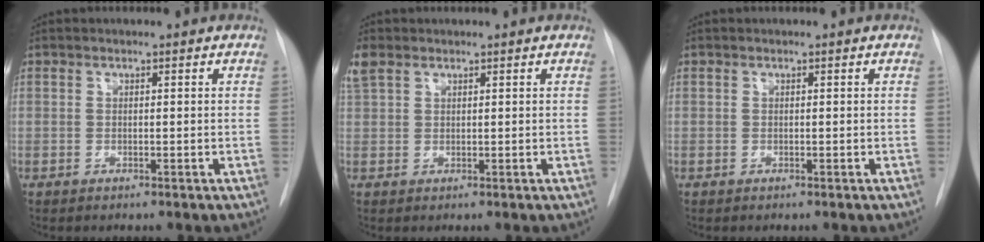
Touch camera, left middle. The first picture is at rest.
{"total": 2.7, "force": [1.8, 1.5, 1.3], "torque": [-0.047, 0.022, 0.044]}
{"total": 0.0}